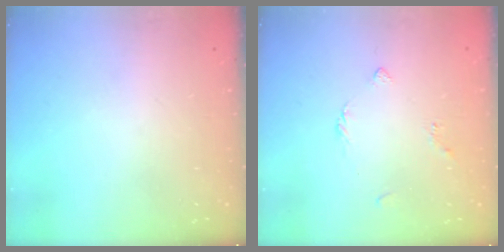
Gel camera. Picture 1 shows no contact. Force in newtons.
{"total": 2.6, "press": 2.5, "slide": 0.6}